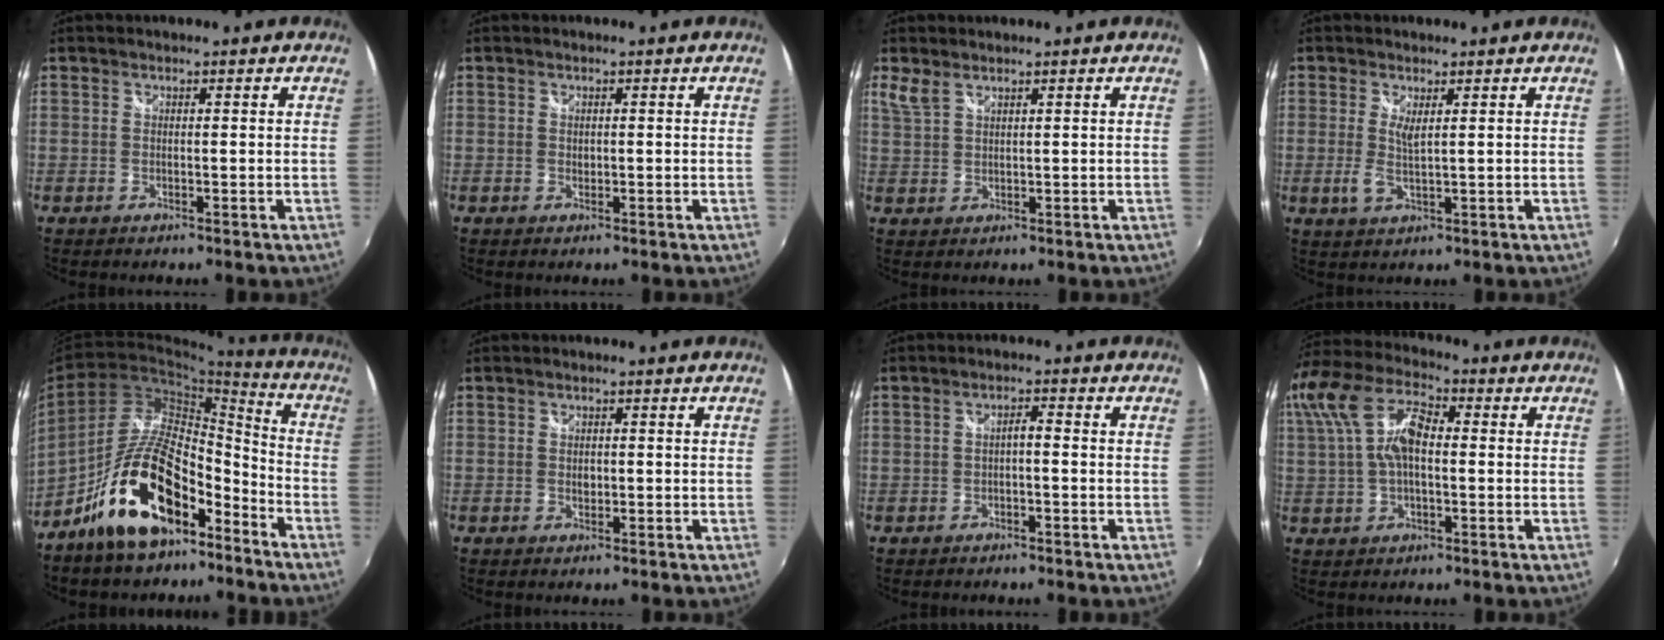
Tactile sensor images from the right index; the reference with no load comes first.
{"total": 0.7, "force": [0.1, 0.6, 0.3], "torque": [-0.003, 0.000, 0.002]}
{"total": 2.7, "force": [1.9, 0.9, 1.6], "torque": [-0.035, 0.000, 0.042]}
{"total": 3.1, "force": [0.5, 0.7, 3.0], "torque": [-0.062, -0.007, 0.008]}
{"total": 17.8, "force": [-11.3, 7.7, 11.5], "torque": [-0.205, 0.023, -0.190]}
{"total": 1.4, "force": [-0.1, 1.1, 0.9], "torque": [-0.013, 0.001, -0.002]}
{"total": 1.7, "force": [-0.8, 0.5, 1.4], "torque": [-0.026, 0.004, -0.013]}
{"total": 14.0, "force": [2.3, 7.4, 11.7], "torque": [-0.234, 0.019, 0.040]}